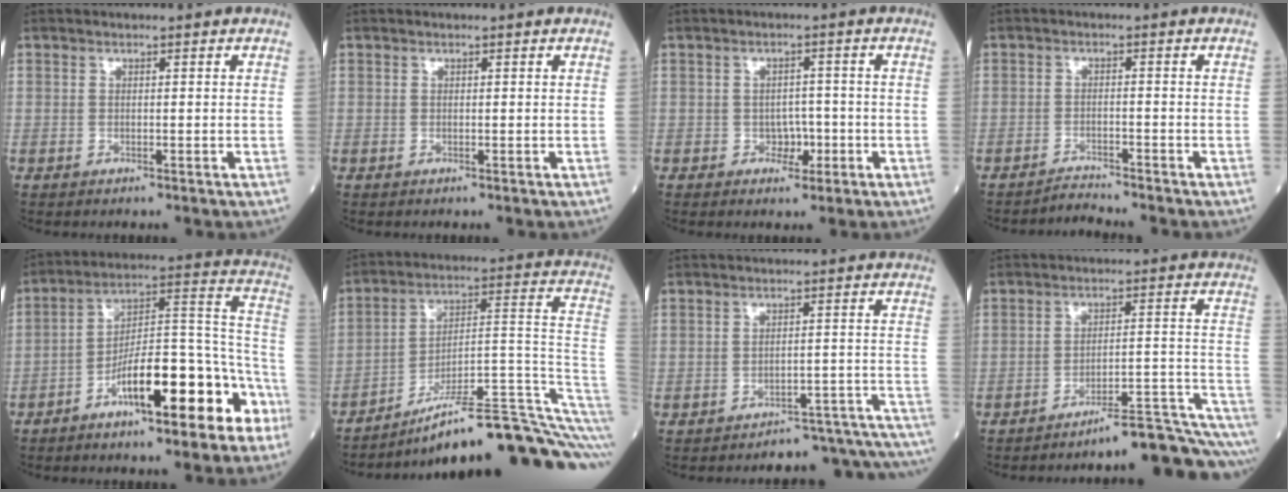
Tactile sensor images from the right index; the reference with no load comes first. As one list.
[{"total": 0.0}, {"total": 3.0, "force": [-1.2, 2.1, 1.6], "torque": [-0.015, 0.007, -0.016]}, {"total": 2.5, "force": [-2.3, -0.8, -0.5], "torque": [0.011, -0.014, -0.039]}, {"total": 17.0, "force": [-8.9, 4.0, 13.9], "torque": [-0.193, 0.044, -0.132]}, {"total": 21.1, "force": [-15.2, -0.2, 14.6], "torque": [-0.122, 0.055, -0.233]}, {"total": 14.3, "force": [-14.3, 0.4, 1.0], "torque": [0.023, 0.041, -0.171]}, {"total": 16.6, "force": [-15.8, -2.2, 4.6], "torque": [-0.007, 0.027, -0.213]}]